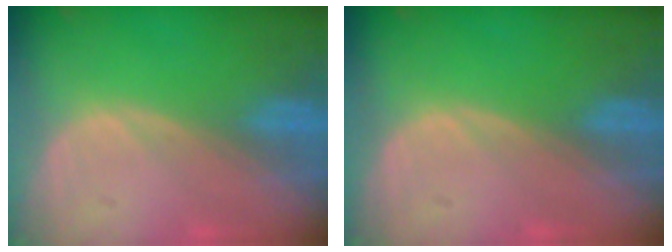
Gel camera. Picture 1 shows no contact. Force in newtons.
{"total": 0.0}